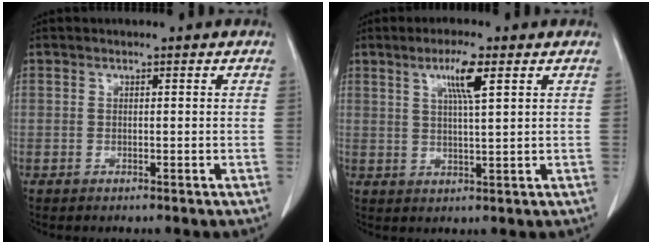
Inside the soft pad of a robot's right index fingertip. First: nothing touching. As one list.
[{"total": 5.3, "force": [2.5, 0.0, 4.7], "torque": [-0.084, -0.001, 0.042]}]